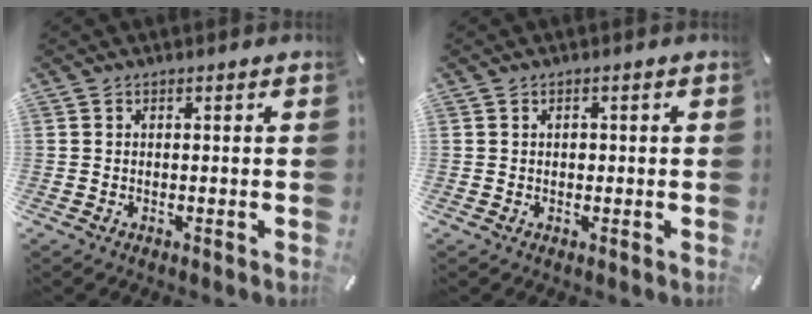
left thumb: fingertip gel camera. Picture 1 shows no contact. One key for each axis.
{"total": 1.0, "fx": 0.0, "fy": 0.8, "fz": 0.6, "tx": -0.012, "ty": 0.003, "tz": -0.001}